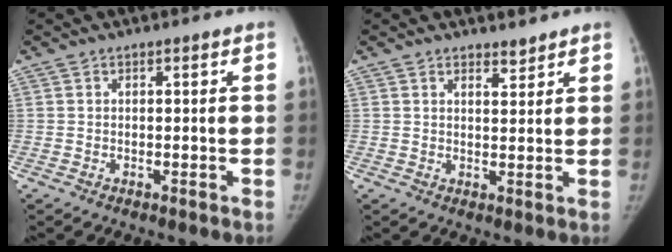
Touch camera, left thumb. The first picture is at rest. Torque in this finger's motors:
{"motor_torque": [-0.26, 0.01, -0.50, -0.05, -0.06]}